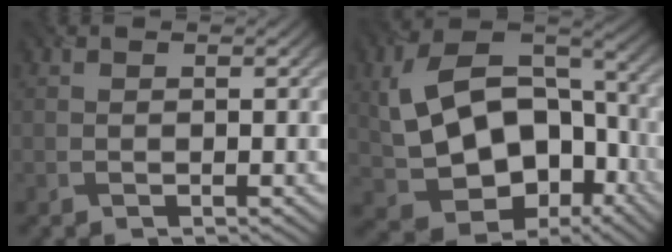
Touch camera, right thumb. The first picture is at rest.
{"total": 14.5, "force": [-2.1, 10.2, 10.2], "torque": [-0.192, -0.008, -0.034]}